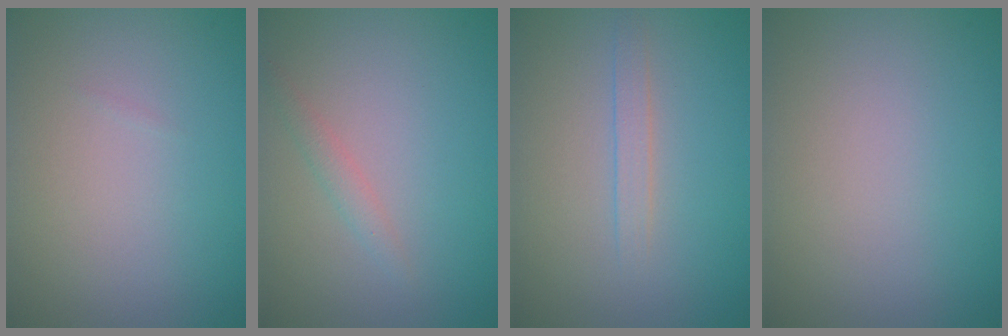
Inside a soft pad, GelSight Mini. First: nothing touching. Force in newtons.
{"total": 1.2, "press": 1.2, "slide": 0.0}
{"total": 1.3, "press": 1.3, "slide": 0.1}
{"total": 0.0}